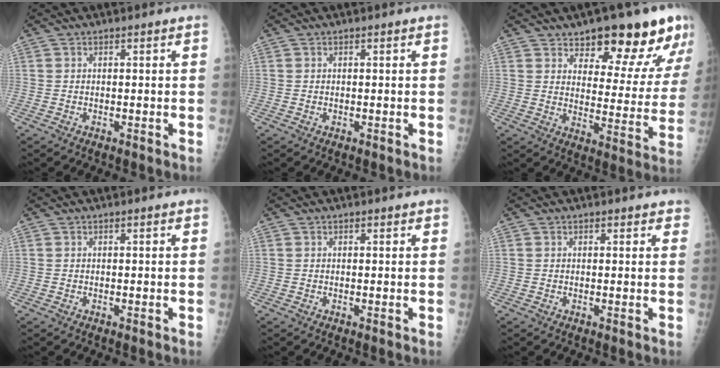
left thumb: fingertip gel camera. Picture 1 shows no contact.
{"total": 0.0}
{"total": 17.8, "force": [12.8, 6.6, 10.4], "torque": [-0.081, -0.081, 0.170]}
{"total": 0.6, "force": [0.4, 0.1, 0.5], "torque": [-0.007, 0.000, 0.004]}
{"total": 0.9, "force": [0.6, 0.4, 0.4], "torque": [-0.005, -0.003, 0.006]}
{"total": 2.3, "force": [1.8, 0.9, 1.0], "torque": [0.012, -0.001, 0.015]}